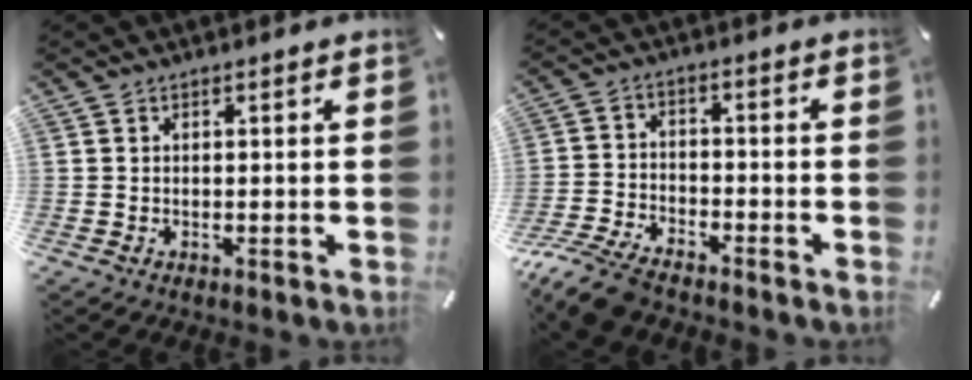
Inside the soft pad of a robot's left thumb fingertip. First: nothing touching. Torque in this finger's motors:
{"motor_torque": [-0.30, 0.51, 0.13, 0.13, 0.03]}